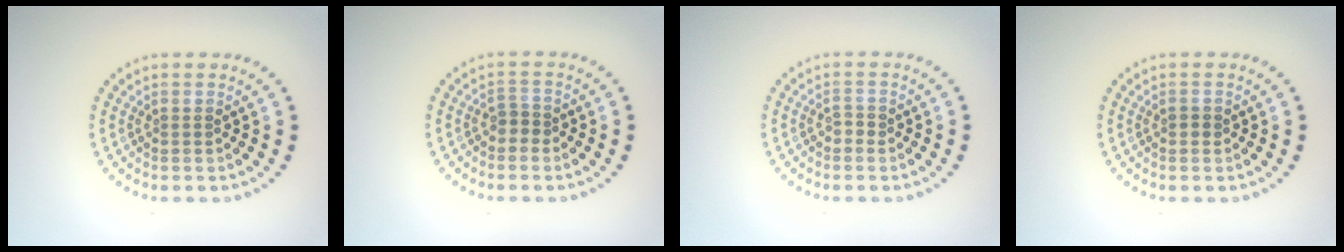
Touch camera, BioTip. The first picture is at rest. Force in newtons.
{"total": 1.3, "press": 1.0, "slide": 0.8}
{"total": 0.9, "press": 0.9, "slide": 0.2}
{"total": 0.7, "press": 0.7, "slide": 0.1}